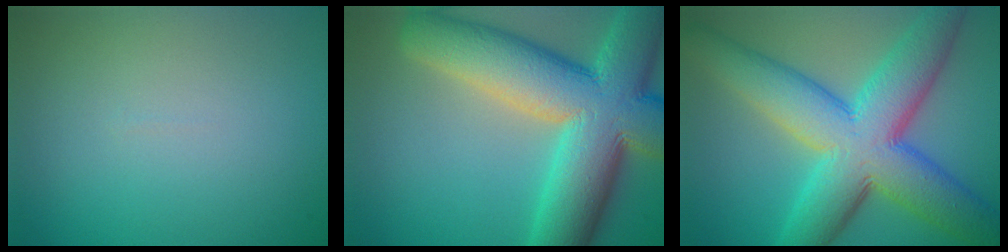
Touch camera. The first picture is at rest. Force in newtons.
{"total": 15.1, "press": 15.1, "slide": 0.9}
{"total": 12.0, "press": 12.0, "slide": 0.3}